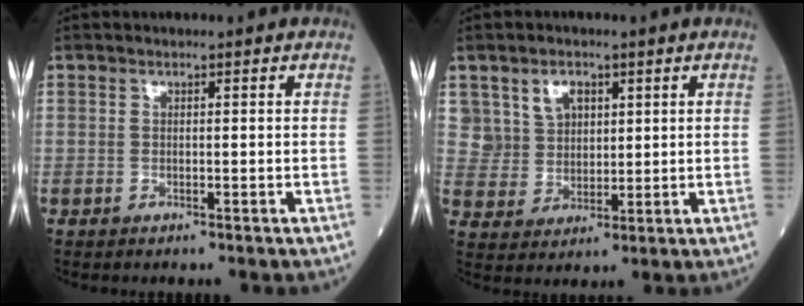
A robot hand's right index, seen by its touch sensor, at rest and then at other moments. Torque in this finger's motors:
{"motor_torque": [0.12, 0.14, 0.04, 0.03]}